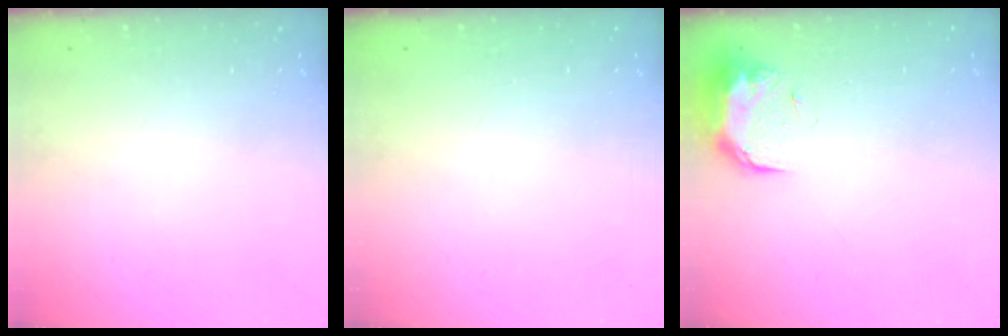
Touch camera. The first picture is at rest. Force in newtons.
{"total": 0.0}
{"total": 11.2, "press": 9.8, "slide": 5.5}